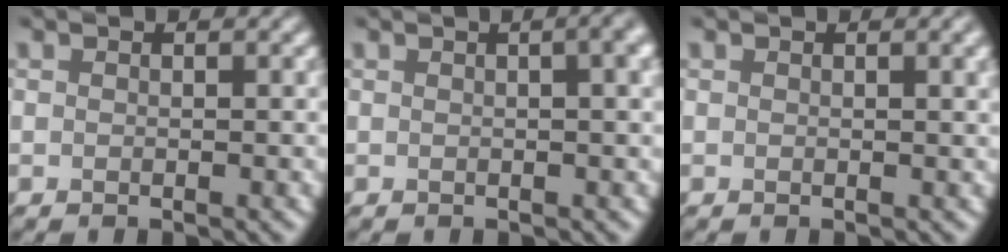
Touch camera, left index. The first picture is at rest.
{"total": 5.8, "force": [1.7, 2.8, 4.8], "torque": [-0.021, 0.035, -0.007]}
{"total": 1.7, "force": [0.6, 0.5, 1.5], "torque": [-0.014, 0.004, 0.007]}